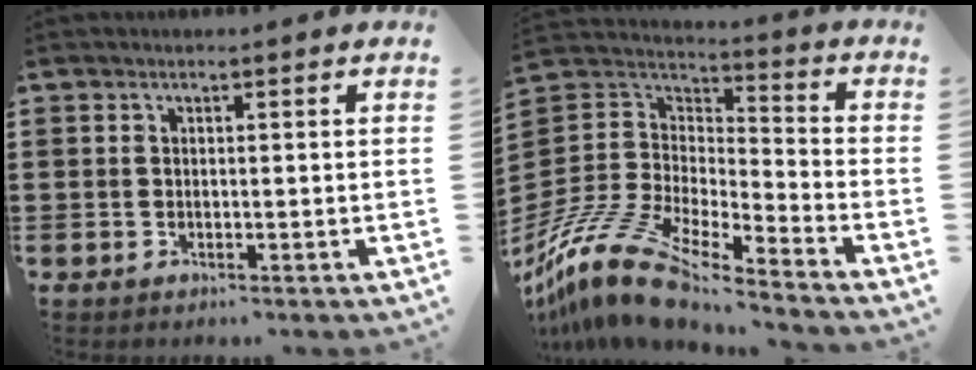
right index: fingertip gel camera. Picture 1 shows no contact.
{"total": 13.5, "force": [-11.4, 3.2, 6.5], "torque": [-0.158, 0.014, -0.227]}